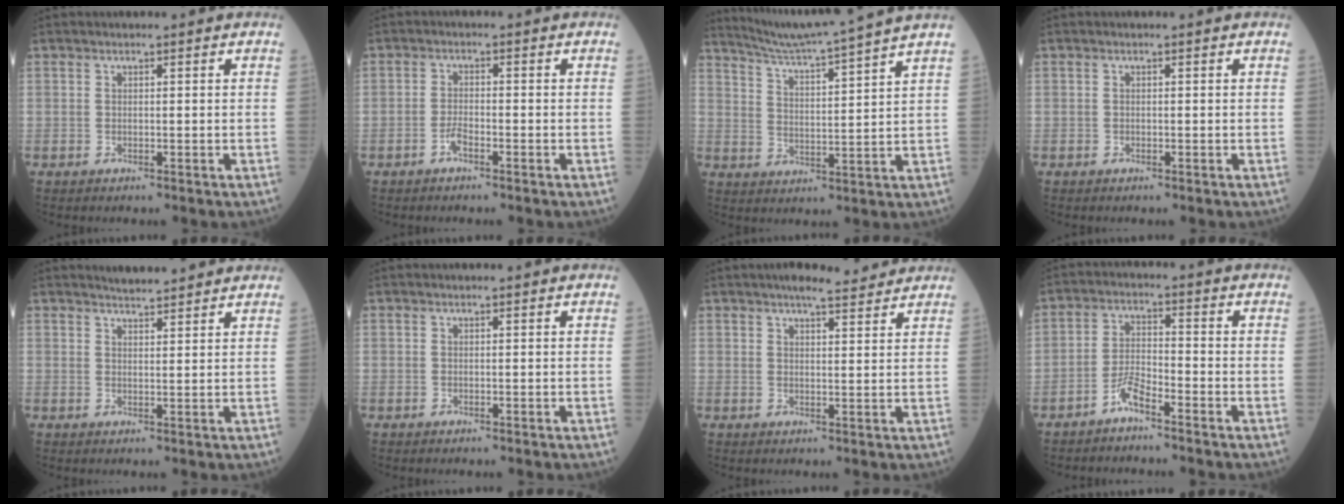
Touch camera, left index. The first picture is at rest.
{"total": 2.0, "force": [-1.4, 0.4, 1.3], "torque": [-0.028, 0.000, -0.027]}
{"total": 13.4, "force": [12.1, -2.8, 5.1], "torque": [-0.099, -0.021, 0.184]}
{"total": 0.0}
{"total": 4.3, "force": [4.1, 0.3, 1.1], "torque": [-0.023, 0.015, 0.060]}
{"total": 0.0}
{"total": 6.1, "force": [5.4, 0.9, 2.7], "torque": [-0.043, 0.016, 0.072]}
{"total": 4.0, "force": [-3.2, 0.5, 2.3], "torque": [-0.050, -0.001, -0.064]}